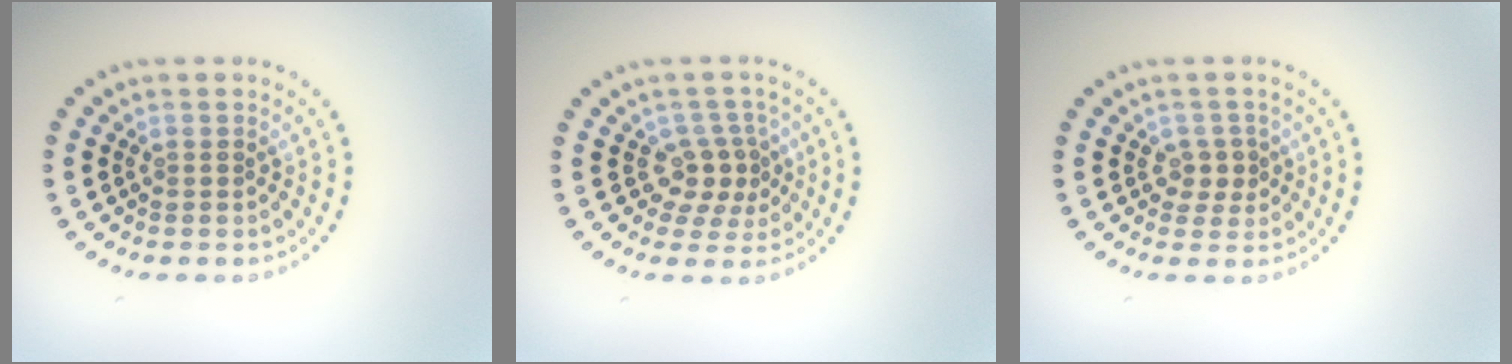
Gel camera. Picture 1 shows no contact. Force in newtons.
{"total": 2.7, "press": 2.2, "slide": 1.6}
{"total": 1.8, "press": 1.7, "slide": 0.7}